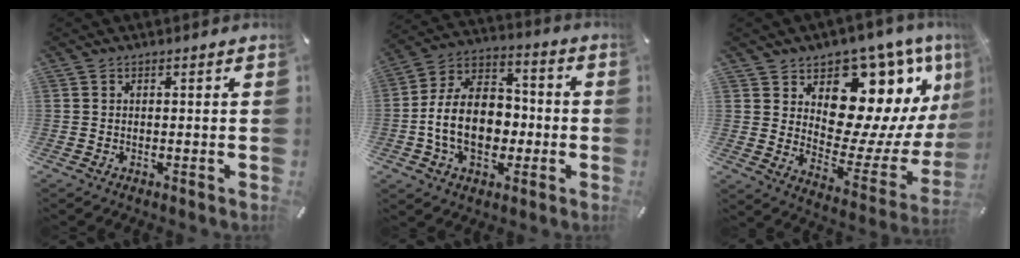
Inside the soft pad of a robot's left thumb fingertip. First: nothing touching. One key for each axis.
{"total": 15.2, "fx": -3.0, "fy": 11.0, "fz": 10.1, "tx": -0.208, "ty": 0.017, "tz": -0.056}
{"total": 15.1, "fx": 7.7, "fy": 10.1, "fz": 8.0, "tx": -0.099, "ty": -0.094, "tz": 0.132}